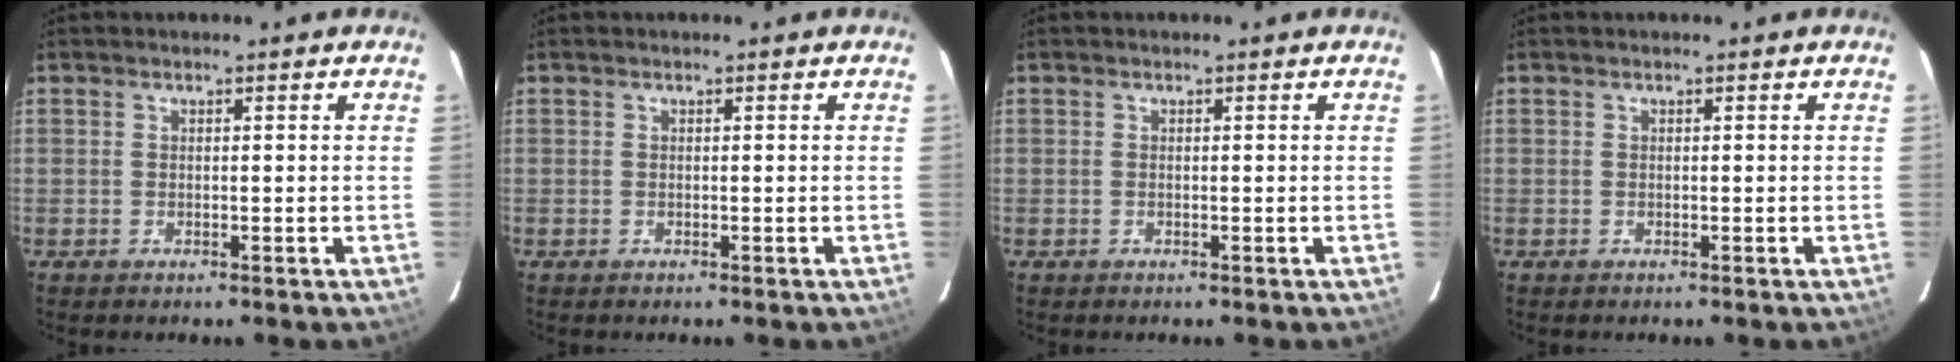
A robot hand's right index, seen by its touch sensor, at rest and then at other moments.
{"total": 0.0}
{"total": 0.0}
{"total": 0.0}